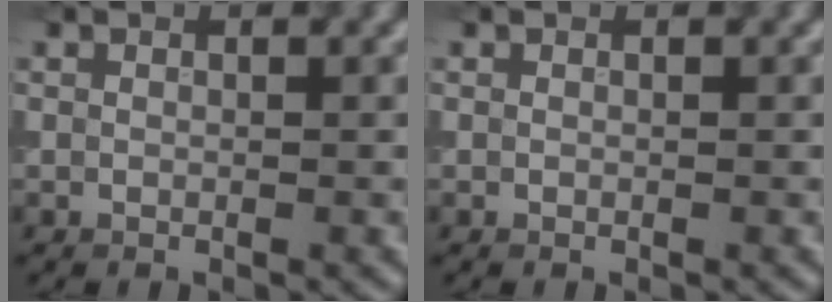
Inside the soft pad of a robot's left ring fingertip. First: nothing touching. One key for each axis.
{"total": 0.0}